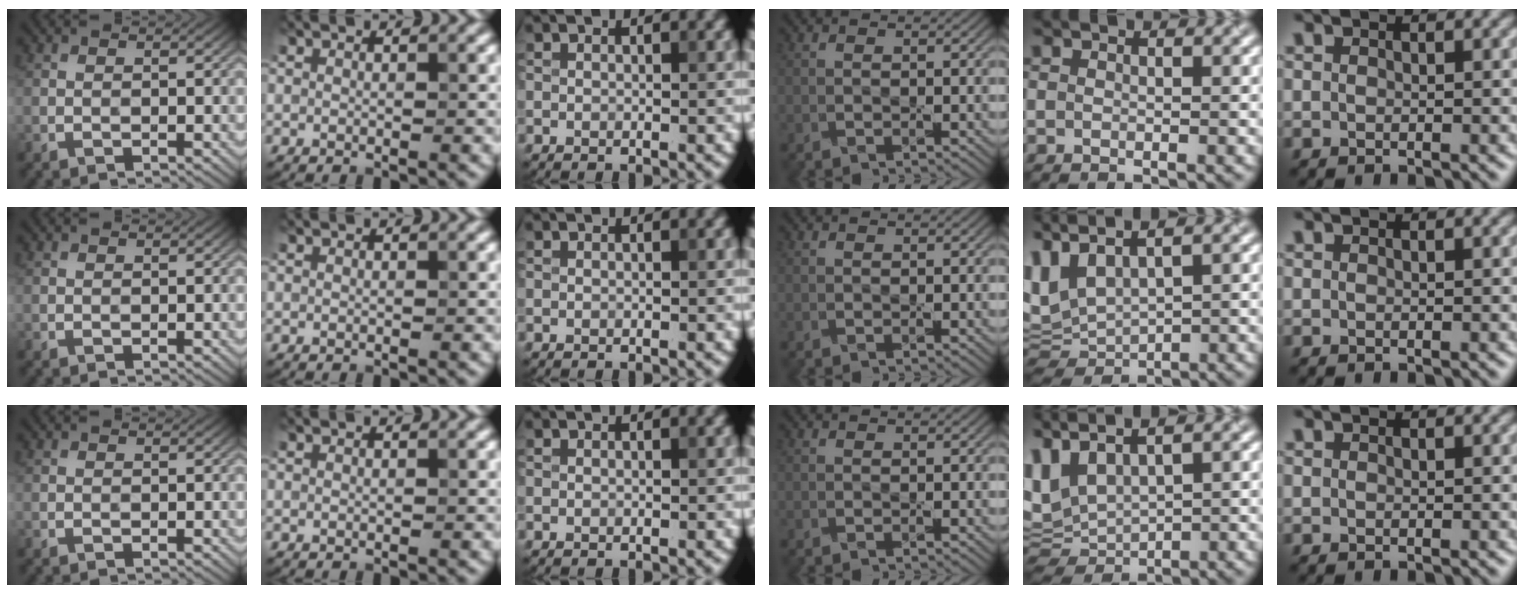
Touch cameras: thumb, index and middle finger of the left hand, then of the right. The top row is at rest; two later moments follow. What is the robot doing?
{"motion": "press", "object": "sticker"}